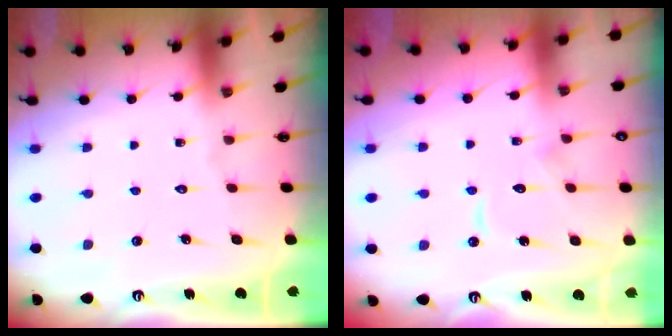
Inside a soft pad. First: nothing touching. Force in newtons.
{"total": 8.5, "press": 8.5, "slide": 0.7}